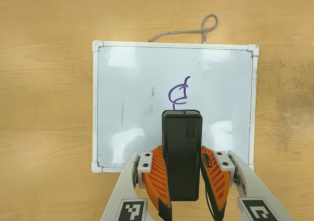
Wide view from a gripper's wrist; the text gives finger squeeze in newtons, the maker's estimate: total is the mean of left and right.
{"total": 7.9, "left": 6.8, "right": 9.0}